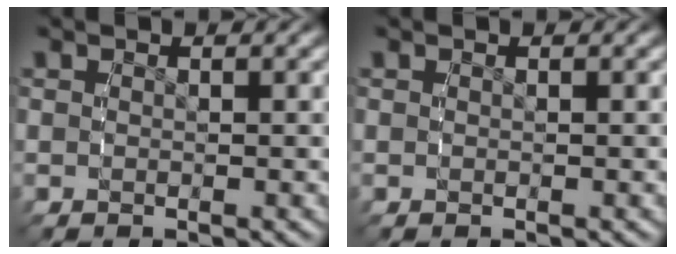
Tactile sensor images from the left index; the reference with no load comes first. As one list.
[{"total": 0.0}]